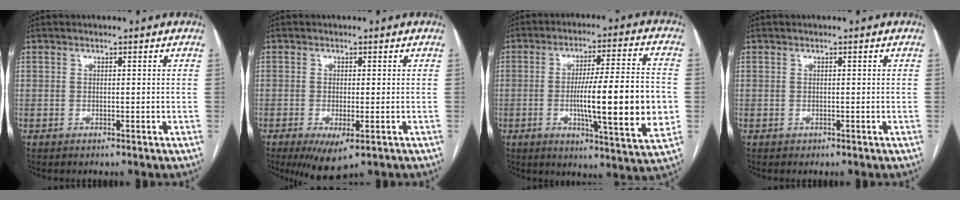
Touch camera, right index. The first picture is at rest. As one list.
[{"total": 5.5, "force": [-2.7, 1.6, 4.6], "torque": [-0.070, -0.015, -0.035]}, {"total": 17.7, "force": [-2.2, 1.3, 17.5], "torque": [-0.256, -0.002, -0.032]}, {"total": 0.0}]